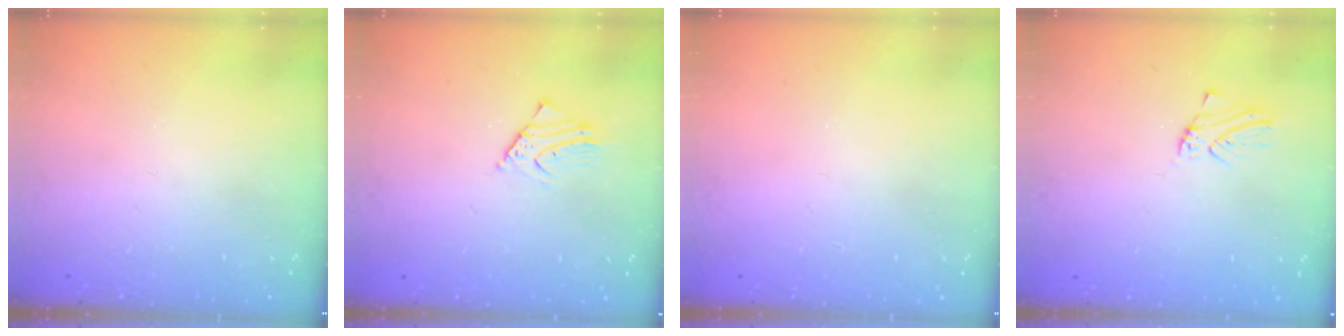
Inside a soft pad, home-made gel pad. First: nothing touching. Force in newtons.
{"total": 2.7, "press": 2.6, "slide": 0.2}
{"total": 2.5, "press": 2.4, "slide": 0.3}
{"total": 0.0}